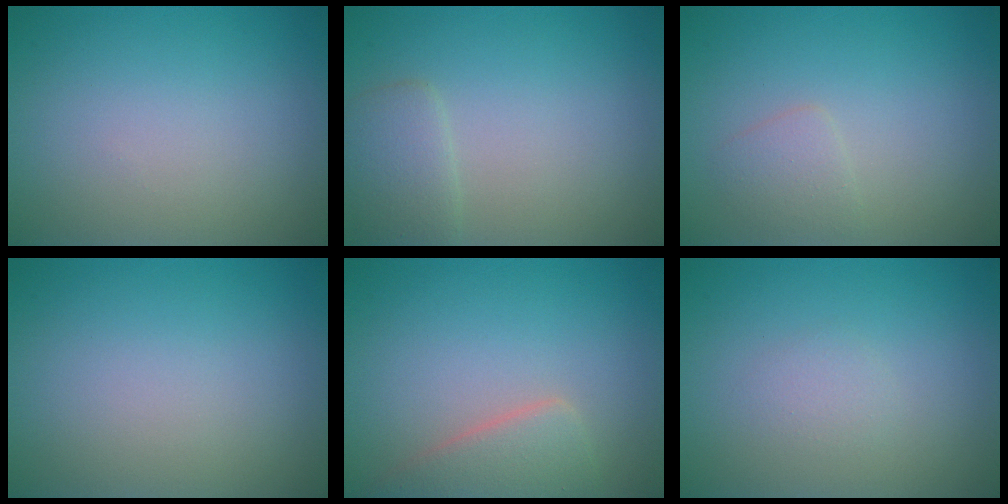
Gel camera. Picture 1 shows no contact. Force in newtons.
{"total": 2.1, "press": 2.1, "slide": 0.1}
{"total": 1.4, "press": 1.4, "slide": 0.1}
{"total": 0.0}
{"total": 3.6, "press": 3.5, "slide": 0.2}
{"total": 1.0, "press": 1.0, "slide": 0.1}